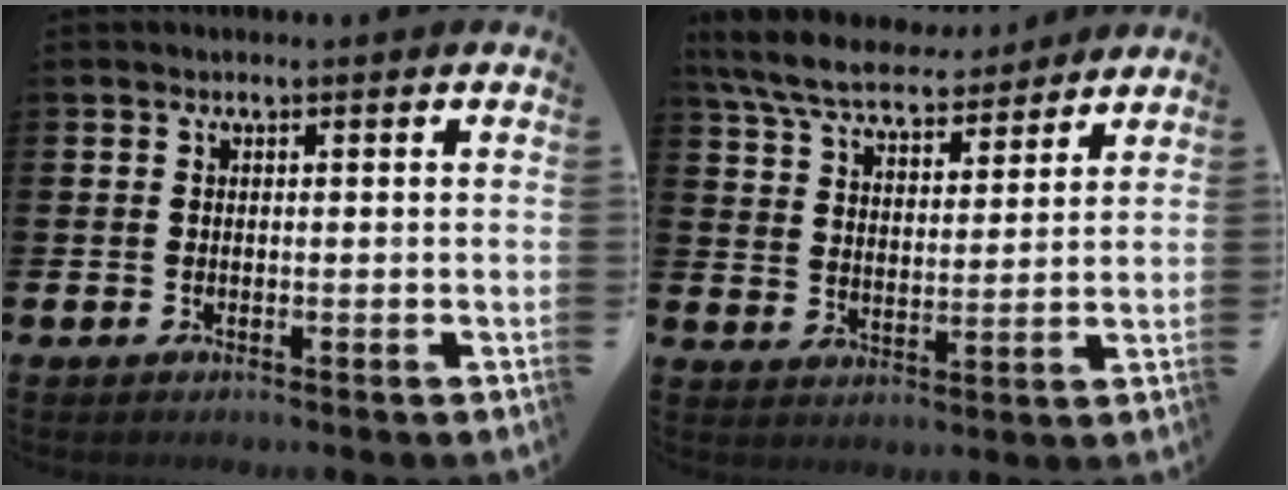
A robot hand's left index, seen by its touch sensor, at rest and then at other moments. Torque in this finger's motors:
{"motor_torque": [1.11, -1.03, 0.35, 0.21]}